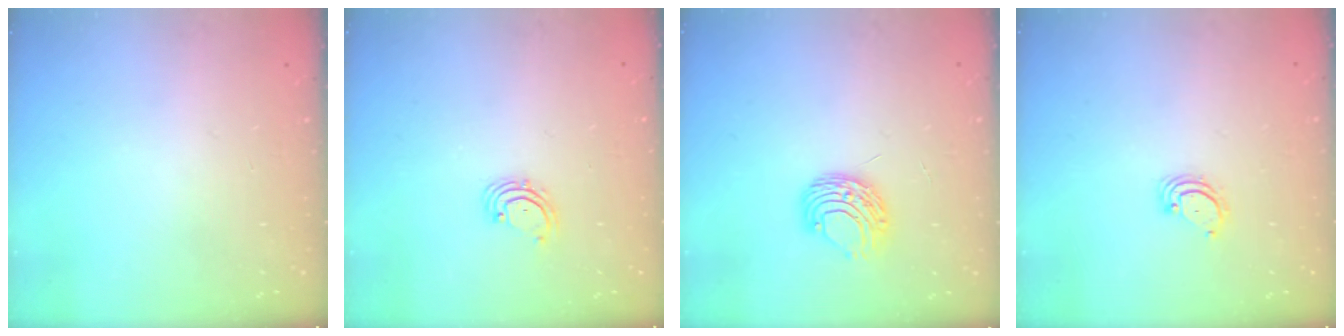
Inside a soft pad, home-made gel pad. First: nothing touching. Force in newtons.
{"total": 2.0, "press": 2.0, "slide": 0.4}
{"total": 8.1, "press": 8.1, "slide": 0.5}
{"total": 2.8, "press": 2.8, "slide": 0.3}